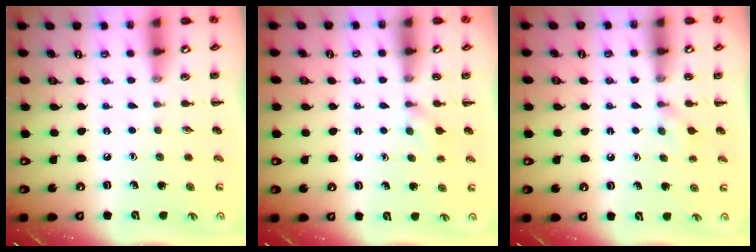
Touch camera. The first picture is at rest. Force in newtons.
{"total": 3.5, "press": 3.3, "slide": 1.4}
{"total": 3.5, "press": 3.3, "slide": 1.4}